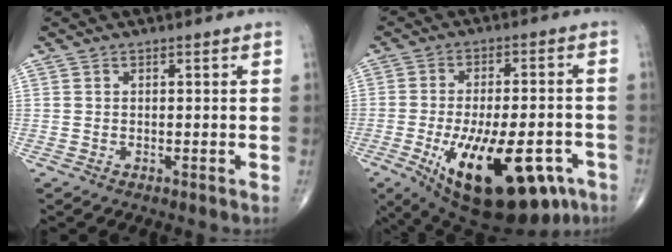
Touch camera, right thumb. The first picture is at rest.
{"total": 24.2, "force": [-10.4, 10.3, 19.3], "torque": [-0.274, 0.008, -0.138]}